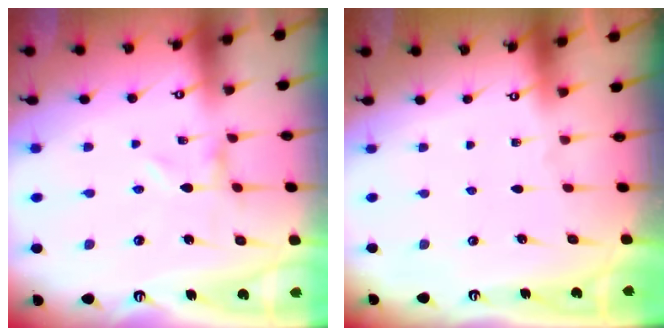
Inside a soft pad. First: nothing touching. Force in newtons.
{"total": 0.0}